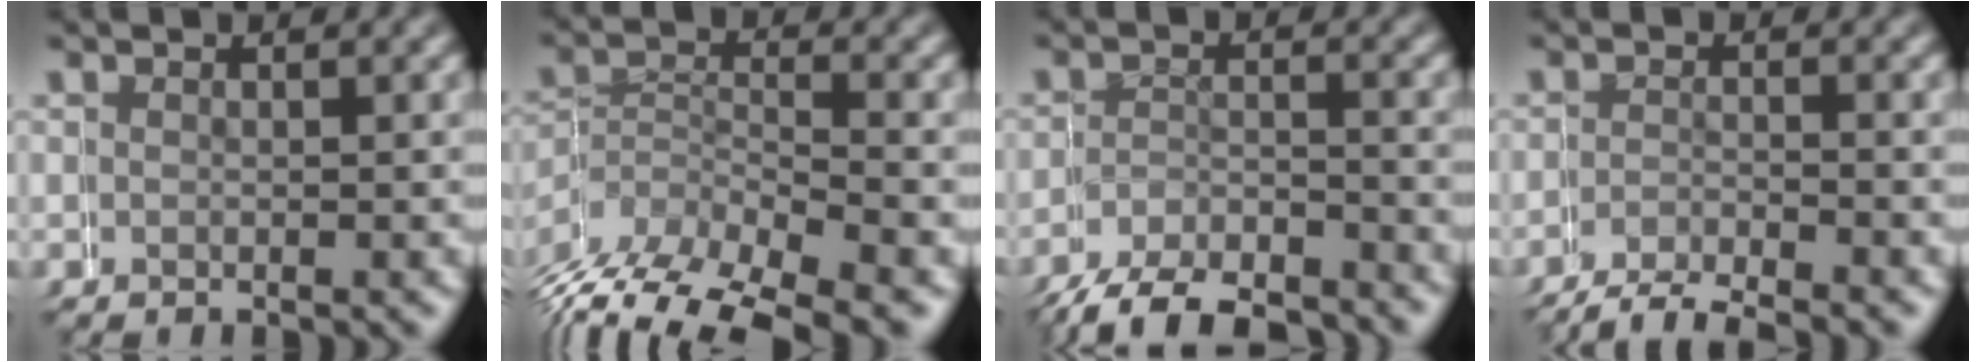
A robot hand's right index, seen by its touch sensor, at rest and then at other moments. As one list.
[{"total": 6.8, "force": [-4.2, 4.1, 3.4], "torque": [-0.073, -0.020, -0.057]}, {"total": 5.7, "force": [-5.4, 2.0, 0.3], "torque": [-0.007, -0.006, -0.084]}, {"total": 4.5, "force": [-4.0, 1.9, 0.7], "torque": [-0.008, -0.009, -0.060]}]